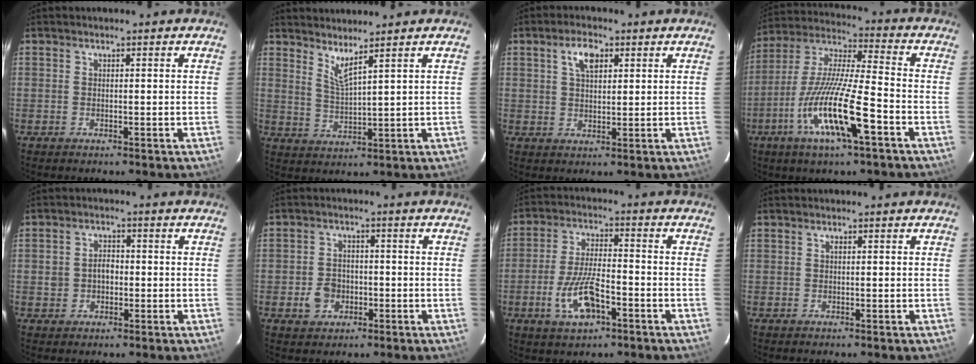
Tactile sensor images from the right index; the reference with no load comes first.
{"total": 4.1, "force": [3.2, -0.3, 2.4], "torque": [-0.049, -0.010, 0.060]}
{"total": 4.8, "force": [2.1, 2.4, 3.6], "torque": [-0.065, 0.011, 0.039]}
{"total": 16.6, "force": [-7.4, 1.9, 14.8], "torque": [-0.296, -0.019, -0.145]}
{"total": 3.3, "force": [-0.5, 2.8, 1.8], "torque": [-0.034, 0.010, -0.005]}
{"total": 4.9, "force": [-1.8, 4.0, 2.1], "torque": [-0.049, 0.009, -0.024]}
{"total": 9.8, "force": [-4.2, 3.7, 8.1], "torque": [-0.171, -0.005, -0.073]}
{"total": 0.0}